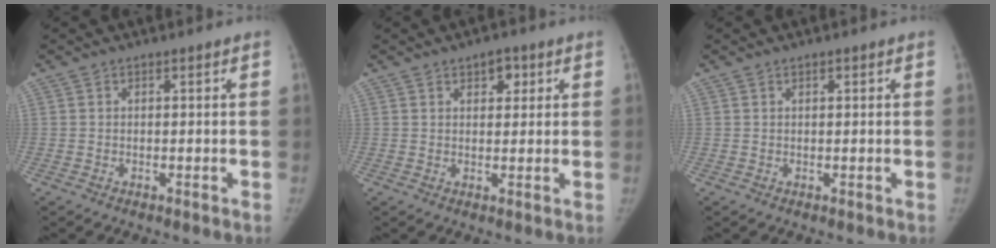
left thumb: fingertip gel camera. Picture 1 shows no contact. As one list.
[{"total": 3.5, "force": [1.8, 2.1, 2.2], "torque": [-0.012, -0.005, 0.023]}, {"total": 0.7, "force": [0.4, 0.3, 0.5], "torque": [-0.008, -0.001, 0.007]}]